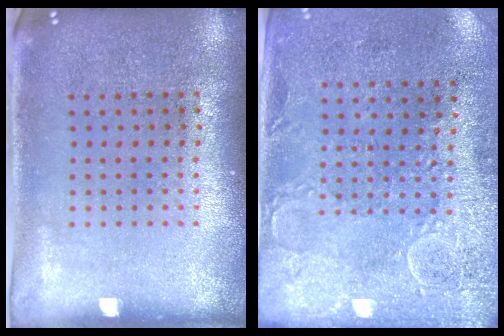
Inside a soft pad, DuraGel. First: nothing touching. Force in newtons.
{"total": 2.9, "press": 2.4, "slide": 1.7}